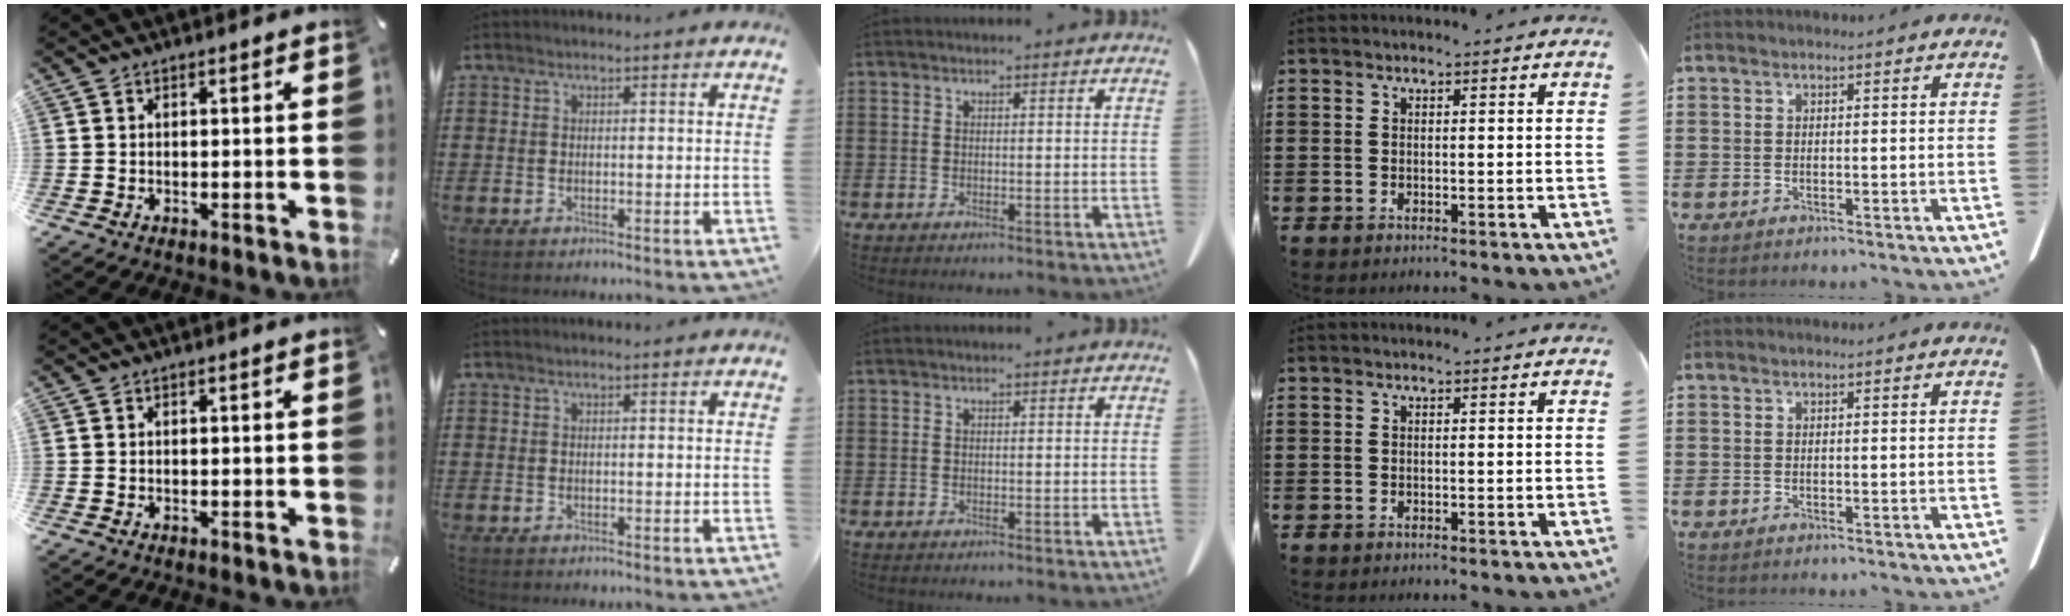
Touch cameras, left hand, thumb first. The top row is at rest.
{}